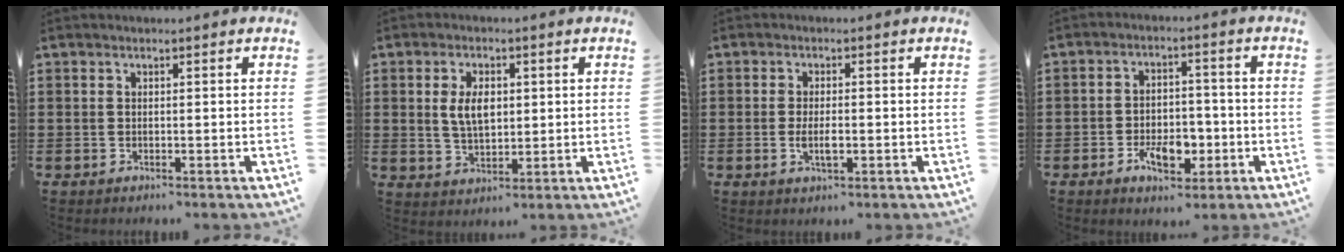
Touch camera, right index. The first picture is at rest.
{"total": 5.3, "force": [0.8, 3.0, 4.3], "torque": [-0.088, 0.005, 0.008]}
{"total": 3.5, "force": [-0.7, 1.2, 3.2], "torque": [-0.058, 0.002, -0.012]}
{"total": 7.0, "force": [-2.7, 4.1, 5.0], "torque": [-0.077, 0.004, -0.050]}